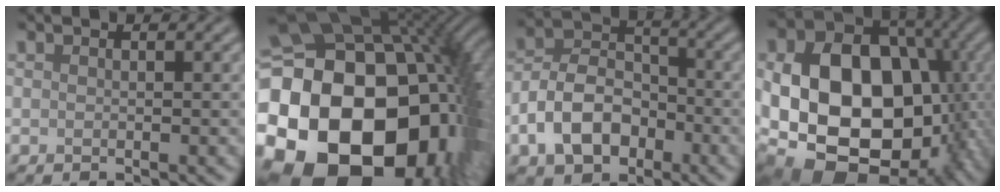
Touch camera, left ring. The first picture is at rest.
{"total": 26.0, "force": [-5.8, 20.4, 15.1], "torque": [-0.281, -0.042, -0.132]}
{"total": 6.8, "force": [-2.8, 4.6, 4.1], "torque": [-0.073, 0.006, -0.062]}
{"total": 18.9, "force": [-3.4, 14.0, 12.3], "torque": [-0.207, -0.014, -0.049]}